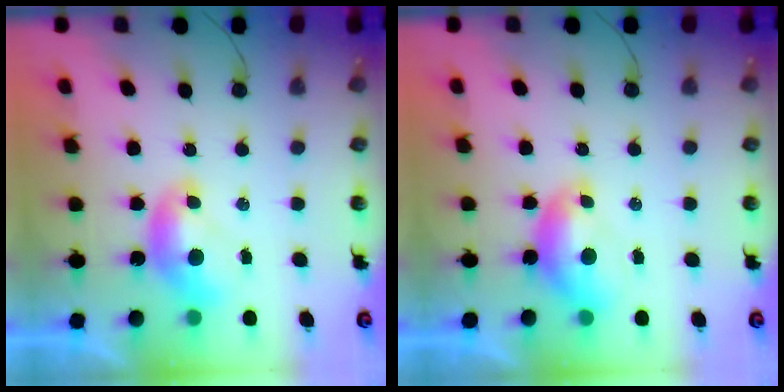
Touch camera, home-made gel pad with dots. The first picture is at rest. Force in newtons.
{"total": 0.0}